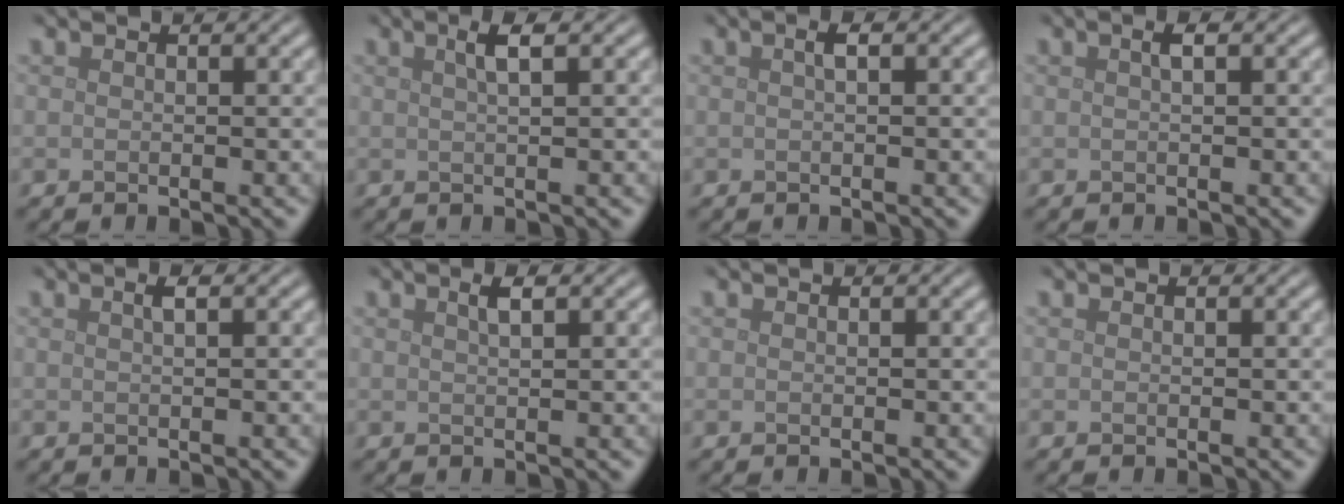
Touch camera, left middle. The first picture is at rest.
{"total": 2.3, "force": [0.9, 0.6, 2.0], "torque": [-0.025, 0.008, 0.012]}
{"total": 1.1, "force": [0.3, 0.2, 1.0], "torque": [-0.018, 0.007, 0.005]}
{"total": 1.1, "force": [0.3, 0.3, 1.0], "torque": [-0.017, 0.007, 0.006]}
{"total": 1.1, "force": [0.4, 0.3, 1.0], "torque": [-0.013, 0.006, 0.006]}
{"total": 1.5, "force": [0.8, 0.4, 1.3], "torque": [-0.017, 0.006, 0.012]}
{"total": 0.0}
{"total": 0.0}